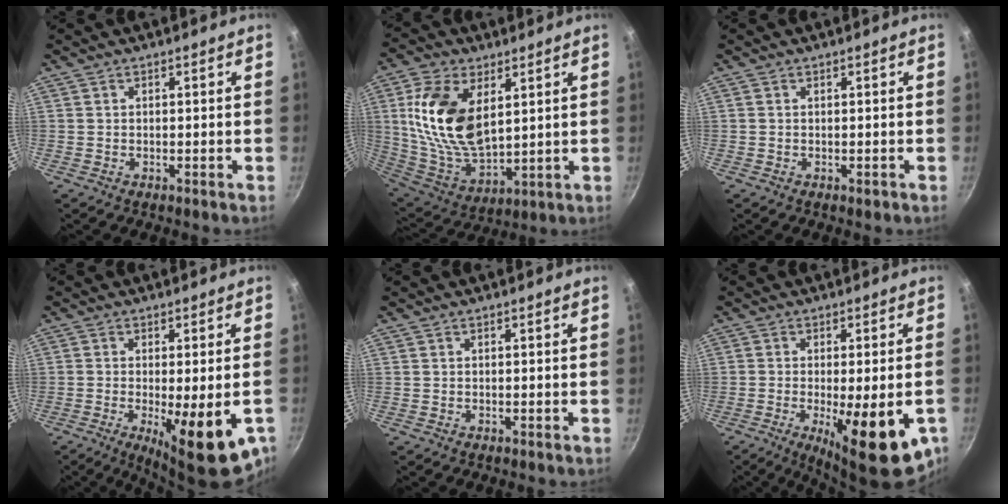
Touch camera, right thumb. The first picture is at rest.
{"total": 18.4, "force": [5.0, 10.3, 14.4], "torque": [-0.267, -0.027, 0.109]}
{"total": 0.8, "force": [-0.1, 0.5, 0.6], "torque": [-0.007, 0.001, -0.002]}
{"total": 14.0, "force": [-5.1, 3.7, 12.5], "torque": [-0.167, -0.013, -0.063]}
{"total": 0.0}
{"total": 16.4, "force": [-5.9, 4.8, 14.6], "torque": [-0.185, -0.008, -0.073]}